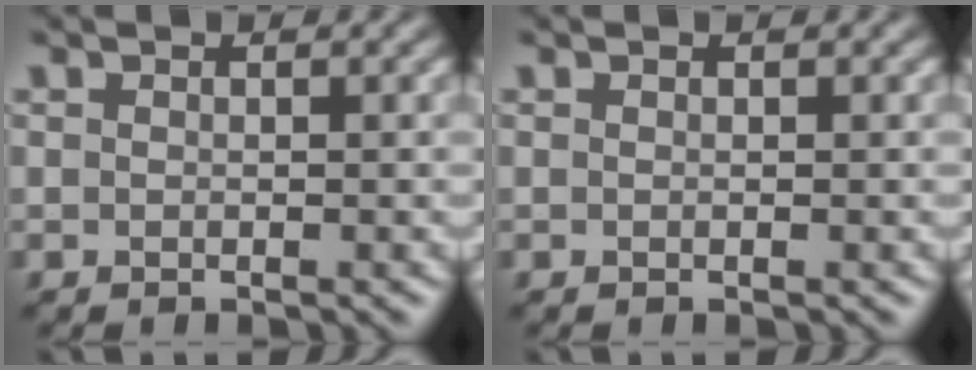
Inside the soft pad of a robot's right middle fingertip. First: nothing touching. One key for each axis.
{"total": 0.0}